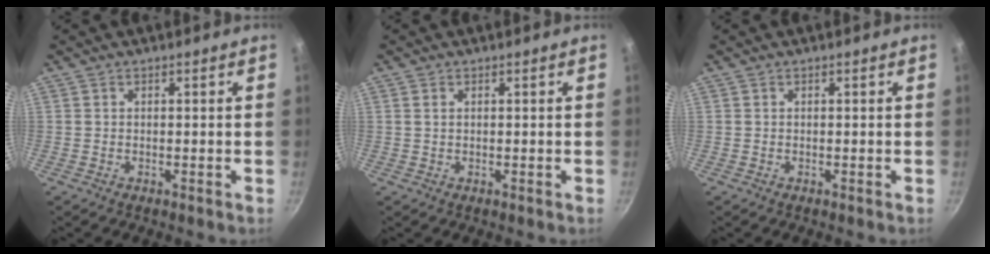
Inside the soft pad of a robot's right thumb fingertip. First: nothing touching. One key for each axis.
{"total": 0.9, "fx": 0.4, "fy": 0.5, "fz": 0.6, "tx": -0.012, "ty": 0.002, "tz": 0.008}
{"total": 0.0}